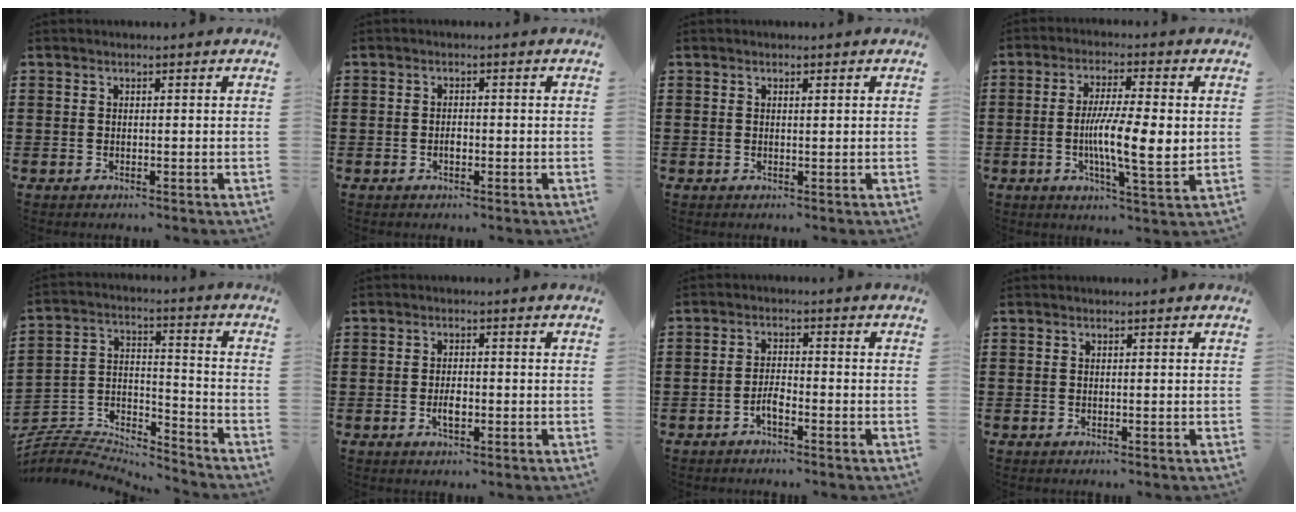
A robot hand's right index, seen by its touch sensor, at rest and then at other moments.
{"total": 1.2, "force": [-0.4, 0.6, 1.0], "torque": [-0.019, -0.001, -0.007]}
{"total": 0.5, "force": [0.3, 0.1, 0.4], "torque": [-0.008, 0.001, 0.006]}
{"total": 9.5, "force": [-0.4, 1.9, 9.3], "torque": [-0.154, -0.002, -0.007]}
{"total": 6.2, "force": [-6.0, 1.0, 0.9], "torque": [-0.031, -0.006, -0.125]}
{"total": 2.5, "force": [-0.7, 1.1, 2.2], "torque": [-0.040, 0.001, -0.012]}
{"total": 2.6, "force": [-1.6, 0.6, 1.9], "torque": [-0.041, 0.002, -0.031]}
{"total": 0.0}